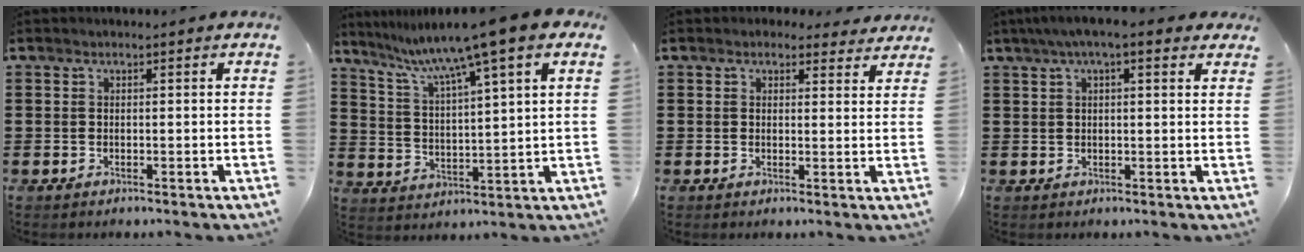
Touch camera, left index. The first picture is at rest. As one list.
[{"total": 9.3, "force": [7.3, -0.6, 5.7], "torque": [-0.137, -0.041, 0.115]}, {"total": 2.6, "force": [2.4, 0.9, 0.4], "torque": [-0.008, -0.007, 0.043]}, {"total": 4.9, "force": [3.2, 0.8, 3.6], "torque": [-0.077, 0.006, 0.055]}]